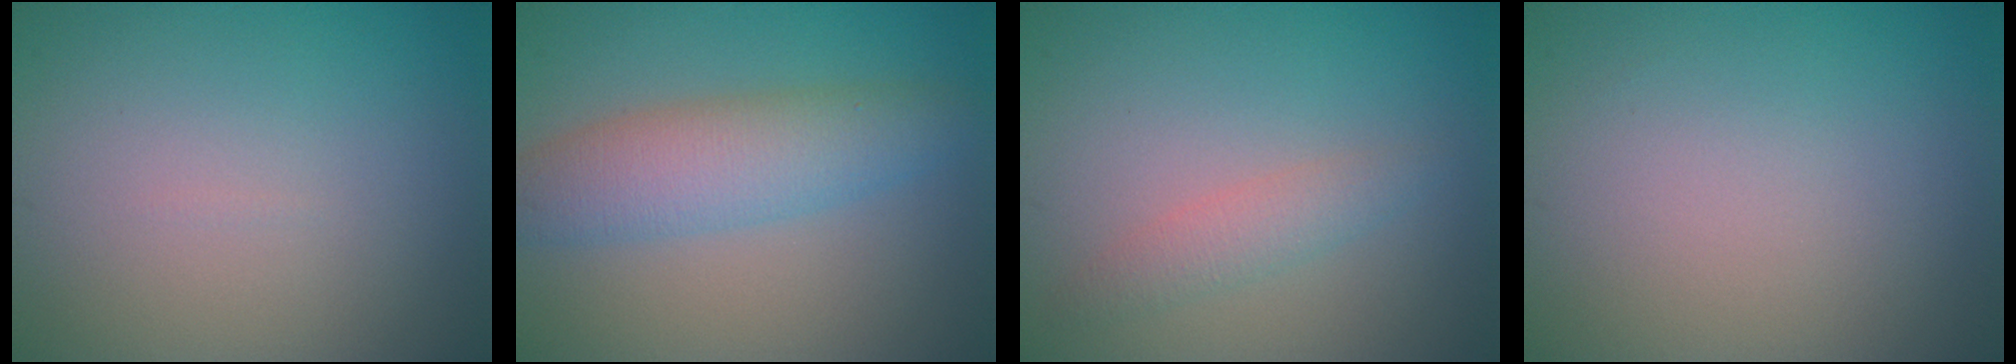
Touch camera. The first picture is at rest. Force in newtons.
{"total": 4.8, "press": 4.8, "slide": 0.1}
{"total": 1.8, "press": 1.8, "slide": 0.0}
{"total": 0.0}